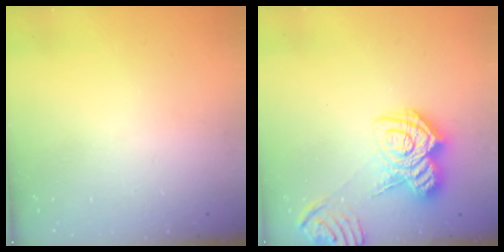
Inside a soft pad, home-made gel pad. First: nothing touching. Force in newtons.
{"total": 15.0, "press": 15.0, "slide": 0.8}